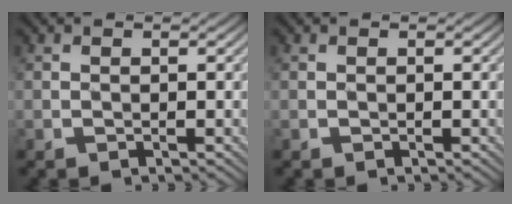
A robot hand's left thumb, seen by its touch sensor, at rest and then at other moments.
{"total": 0.0}